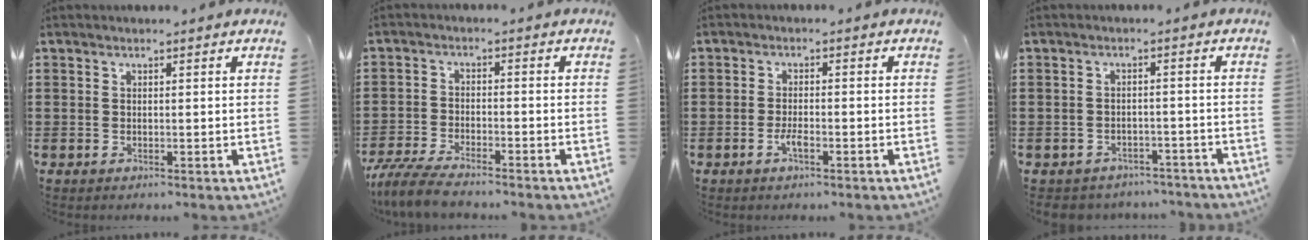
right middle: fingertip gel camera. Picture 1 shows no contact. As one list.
[{"total": 5.0, "force": [-4.6, 0.5, 2.0], "torque": [-0.060, -0.012, -0.096]}, {"total": 2.5, "force": [-1.2, 0.7, 2.1], "torque": [-0.044, 0.000, -0.024]}, {"total": 2.5, "force": [-2.4, 0.6, -0.3], "torque": [-0.003, 0.000, -0.055]}]